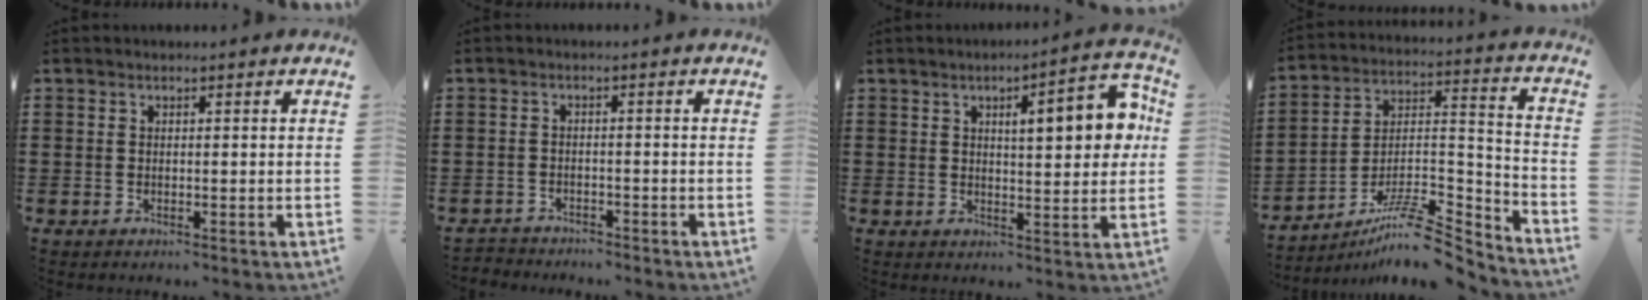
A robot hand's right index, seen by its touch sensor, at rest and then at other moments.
{"total": 2.0, "force": [-1.9, 0.4, -0.3], "torque": [-0.001, 0.002, -0.044]}
{"total": 8.5, "force": [2.6, 2.2, 7.8], "torque": [-0.110, -0.005, 0.034]}
{"total": 9.7, "force": [-7.7, 2.0, 5.4], "torque": [-0.087, 0.014, -0.150]}